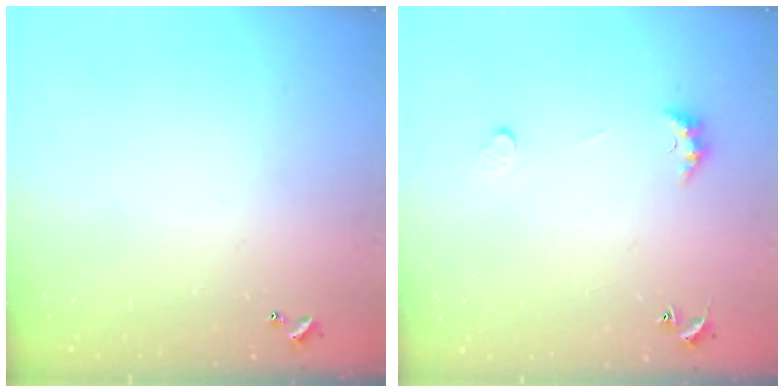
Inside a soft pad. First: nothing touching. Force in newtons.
{"total": 3.7, "press": 3.6, "slide": 0.8}